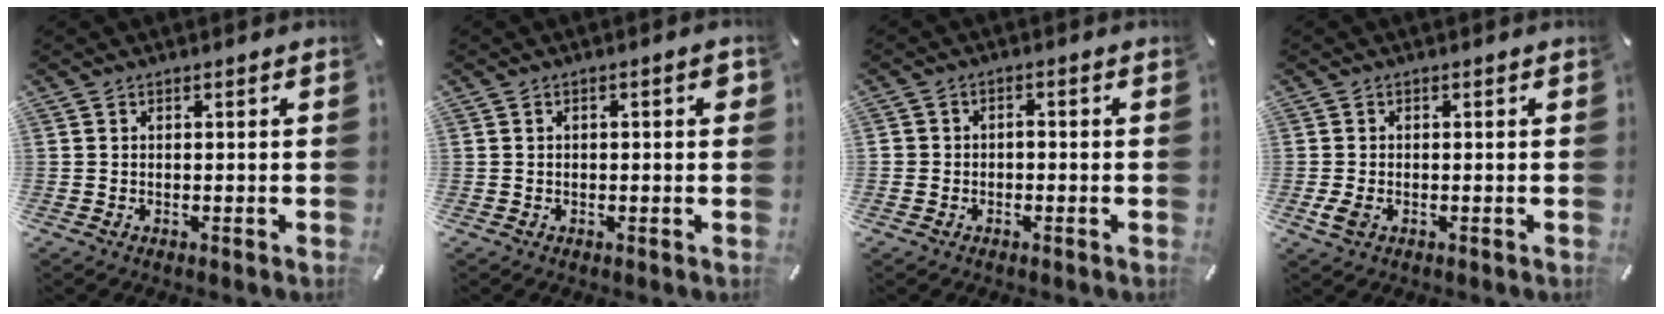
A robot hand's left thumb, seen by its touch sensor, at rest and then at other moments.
{"total": 2.4, "force": [0.3, 0.8, 2.2], "torque": [-0.033, 0.003, 0.001]}
{"total": 1.8, "force": [-0.8, 1.4, 0.7], "torque": [-0.013, 0.008, -0.018]}
{"total": 2.4, "force": [-0.4, 1.8, 1.5], "torque": [-0.031, -0.005, -0.010]}